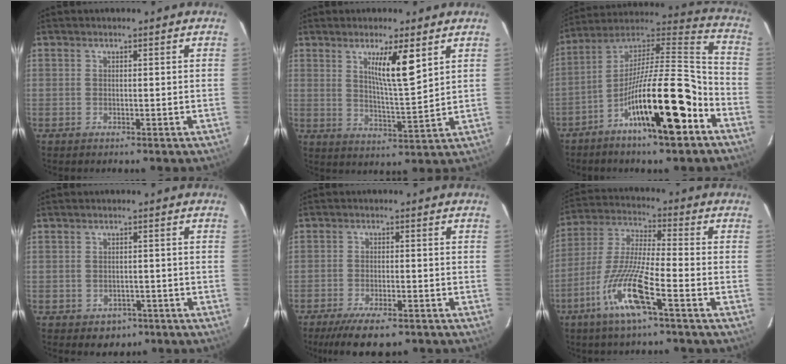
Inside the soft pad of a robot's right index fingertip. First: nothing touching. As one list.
[{"total": 7.8, "force": [3.7, 0.4, 6.8], "torque": [-0.119, -0.014, 0.065]}, {"total": 20.2, "force": [-9.4, 2.9, 17.6], "torque": [-0.290, 0.007, -0.151]}, {"total": 3.2, "force": [-1.7, 2.5, 1.1], "torque": [-0.010, 0.006, -0.013]}, {"total": 7.8, "force": [-5.8, 2.5, 4.5], "torque": [-0.070, -0.009, -0.093]}, {"total": 12.3, "force": [-5.9, 0.7, 10.8], "torque": [-0.226, -0.010, -0.118]}]